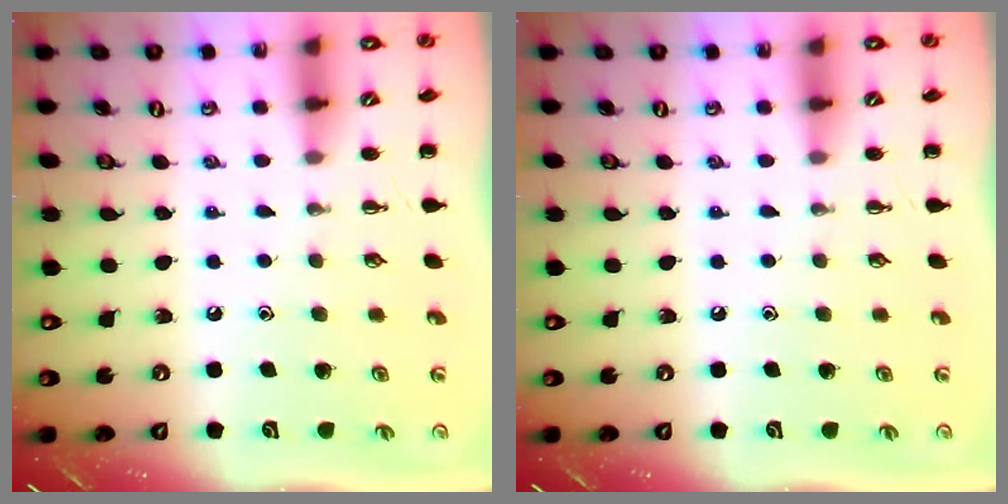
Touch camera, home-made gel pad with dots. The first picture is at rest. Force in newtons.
{"total": 0.0}